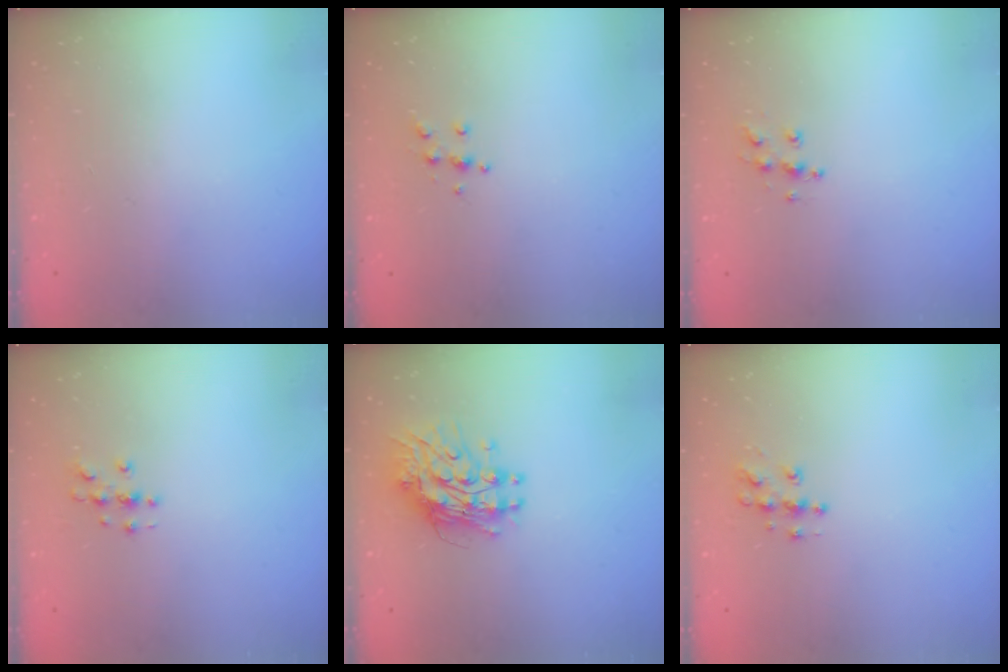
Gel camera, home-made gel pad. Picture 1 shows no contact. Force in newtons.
{"total": 4.7, "press": 4.6, "slide": 0.5}
{"total": 6.6, "press": 6.5, "slide": 0.3}
{"total": 2.8, "press": 2.8, "slide": 0.2}
{"total": 11.4, "press": 11.3, "slide": 1.0}
{"total": 7.5, "press": 7.5, "slide": 0.3}